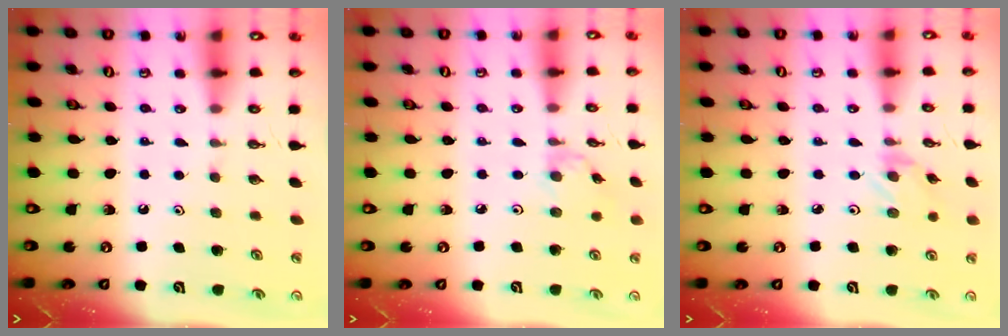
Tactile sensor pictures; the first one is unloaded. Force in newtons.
{"total": 1.7, "press": 1.6, "slide": 0.4}
{"total": 1.2, "press": 1.2, "slide": 0.3}